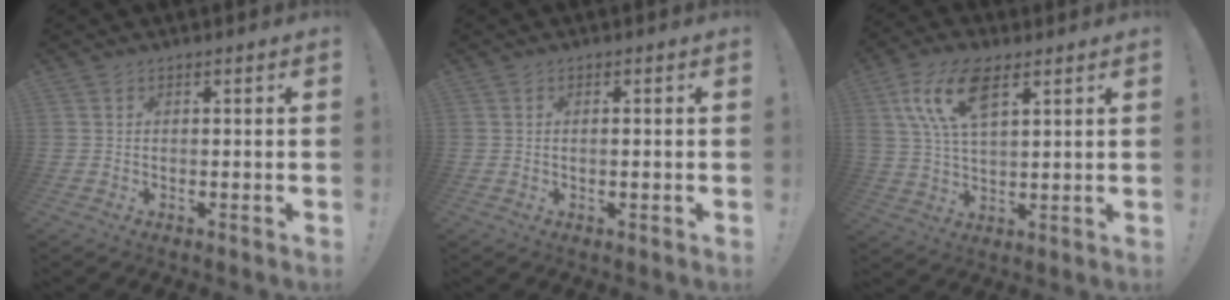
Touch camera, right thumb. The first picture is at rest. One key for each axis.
{"total": 1.1, "fx": -0.2, "fy": 0.3, "fz": 1.1, "tx": -0.012, "ty": -0.002, "tz": -0.005}
{"total": 13.4, "fx": 6.4, "fy": 6.0, "fz": 10.2, "tx": -0.209, "ty": -0.010, "tz": 0.117}